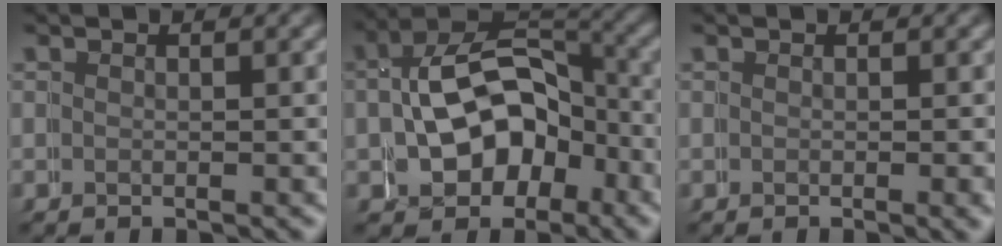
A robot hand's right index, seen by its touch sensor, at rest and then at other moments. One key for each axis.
{"total": 8.0, "fx": -0.9, "fy": 7.0, "fz": 3.8, "tx": -0.082, "ty": -0.029, "tz": -0.005}
{"total": 0.5, "fx": 0.1, "fy": -0.2, "fz": 0.4, "tx": -0.001, "ty": 0.005, "tz": -0.001}